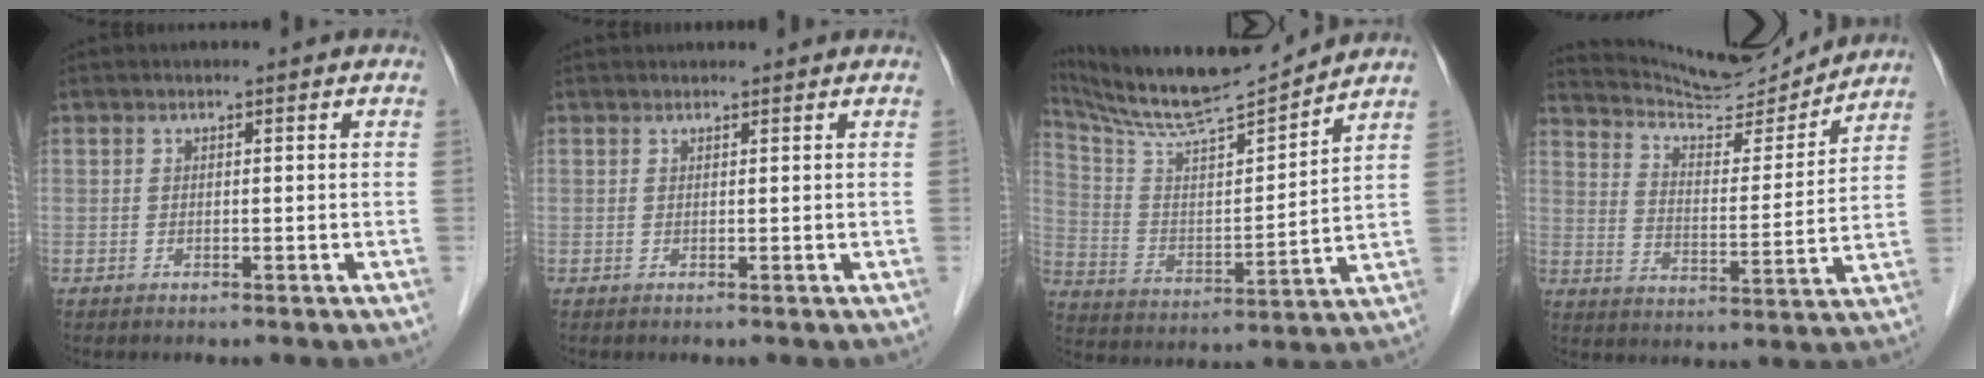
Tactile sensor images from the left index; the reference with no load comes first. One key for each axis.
{"total": 2.1, "fx": 2.1, "fy": 0.5, "fz": 0.2, "tx": -0.006, "ty": 0.022, "tz": 0.027}
{"total": 15.1, "fx": 14.4, "fy": -0.4, "fz": 4.5, "tx": -0.098, "ty": -0.008, "tz": 0.258}
{"total": 14.1, "fx": 13.7, "fy": 0.9, "fz": 2.9, "tx": -0.059, "ty": -0.009, "tz": 0.212}